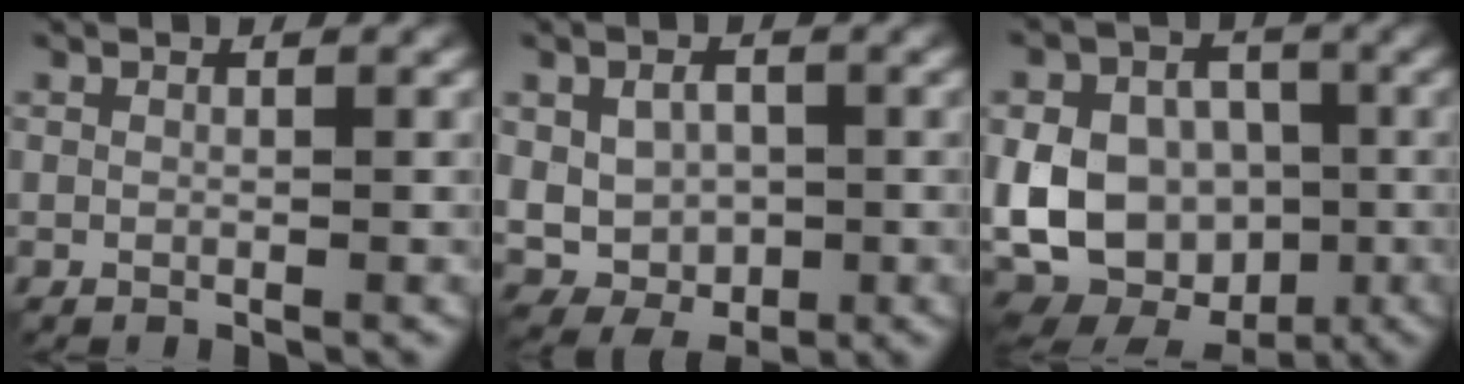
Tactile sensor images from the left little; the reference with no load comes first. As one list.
[{"total": 5.2, "force": [0.0, 3.9, 3.4], "torque": [-0.060, -0.007, 0.012]}, {"total": 15.9, "force": [-3.1, 12.6, 9.2], "torque": [-0.175, 0.011, -0.067]}]